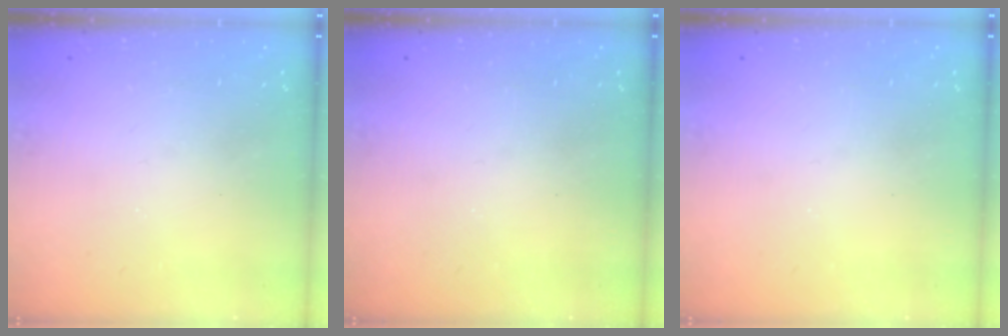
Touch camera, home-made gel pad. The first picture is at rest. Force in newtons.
{"total": 0.0}
{"total": 0.0}